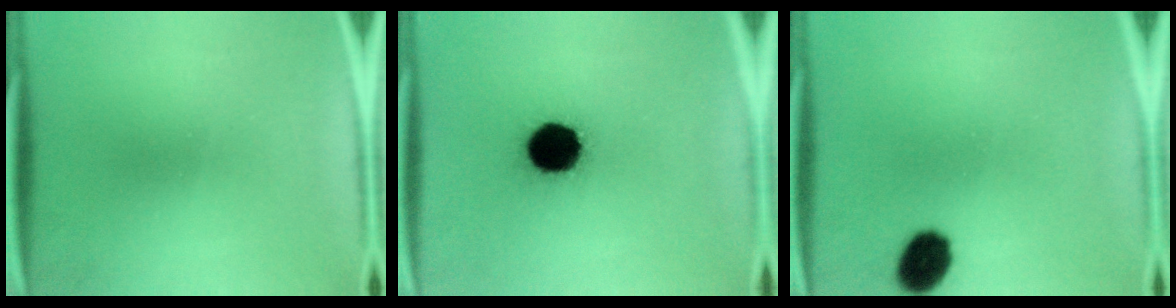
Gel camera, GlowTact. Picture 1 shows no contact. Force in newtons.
{"total": 15.3}
{"total": 8.4}